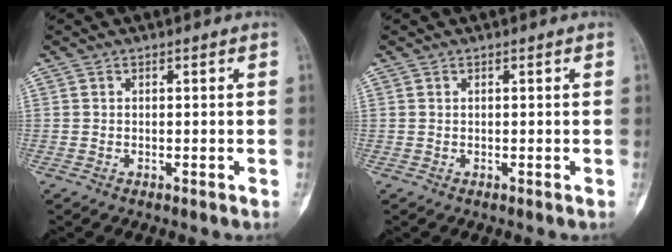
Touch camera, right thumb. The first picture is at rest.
{"total": 0.0}